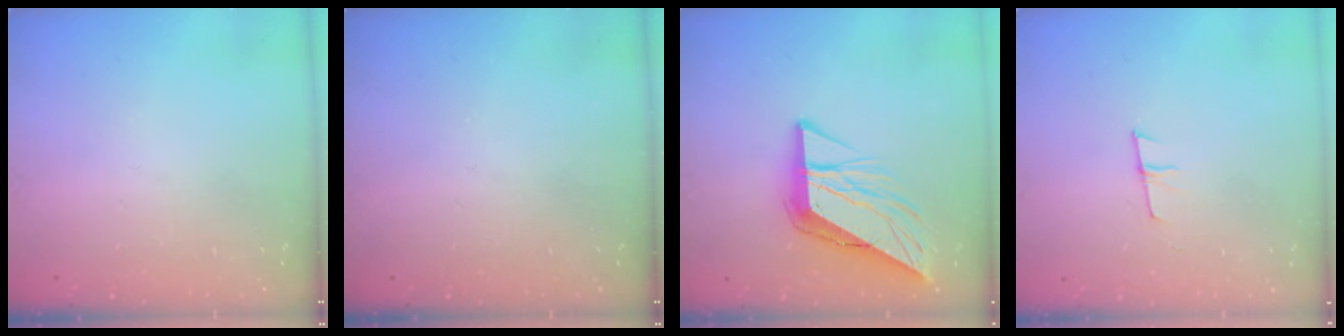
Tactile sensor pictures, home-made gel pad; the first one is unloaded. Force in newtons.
{"total": 0.0}
{"total": 11.7, "press": 11.6, "slide": 1.4}
{"total": 5.5, "press": 5.5, "slide": 0.3}